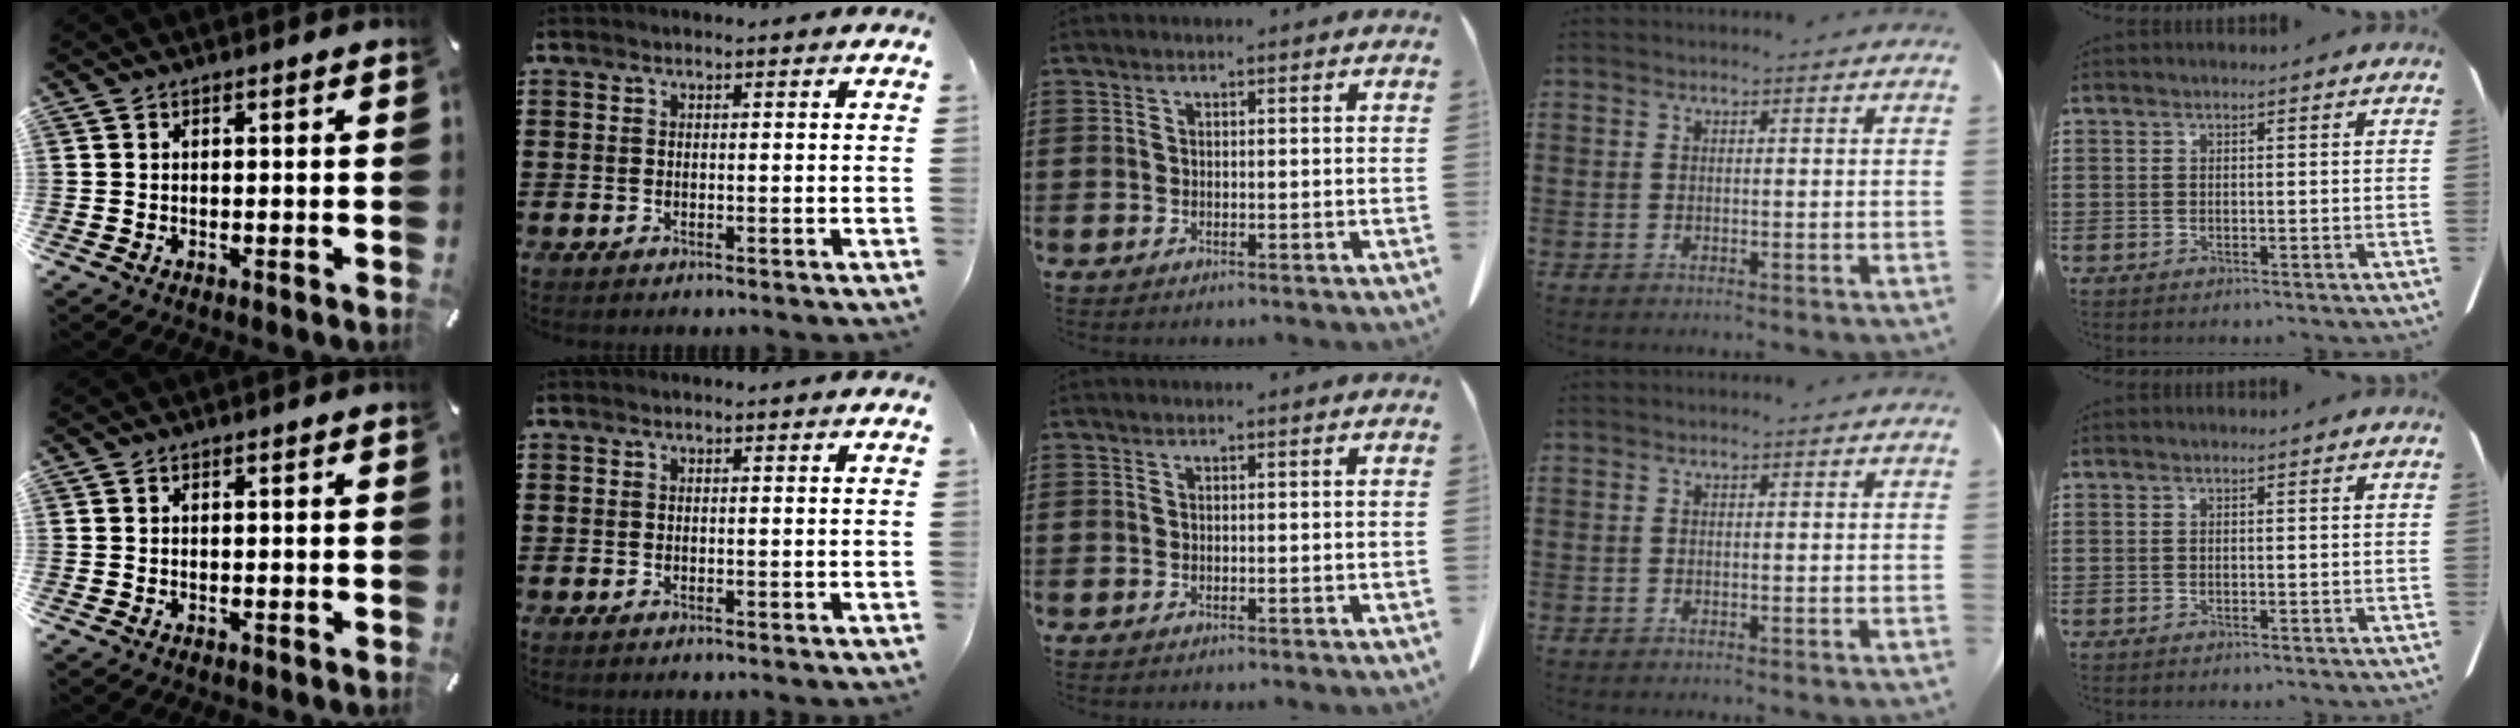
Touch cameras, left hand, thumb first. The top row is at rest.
{}